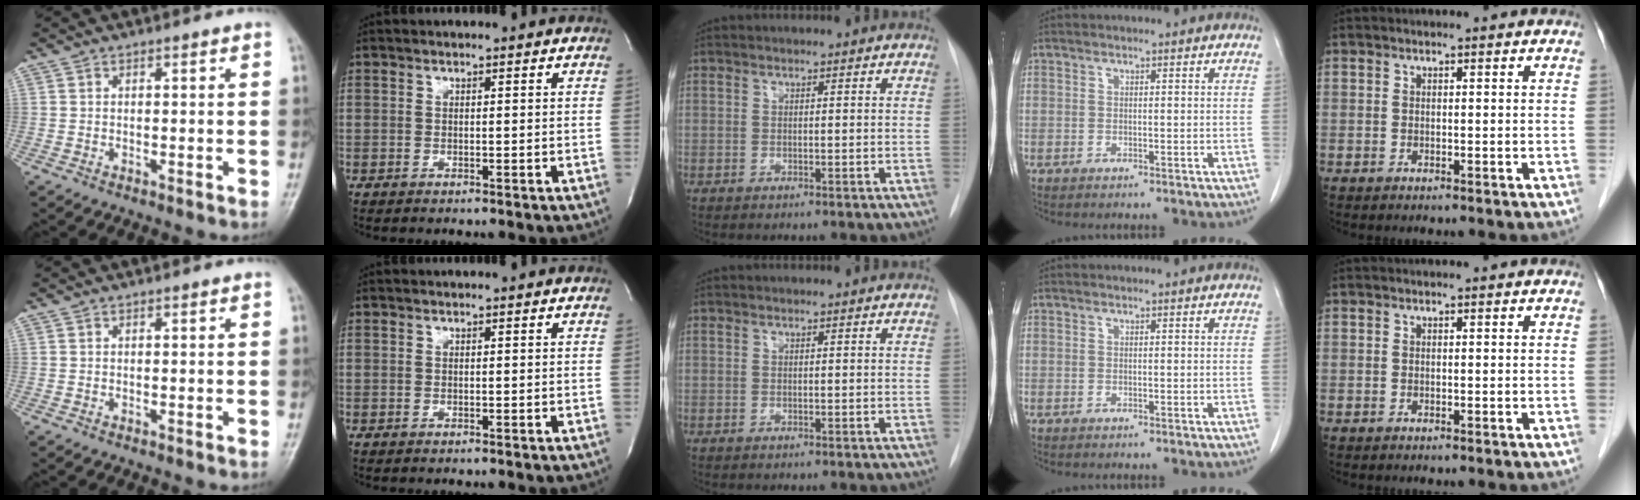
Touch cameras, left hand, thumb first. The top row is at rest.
{}